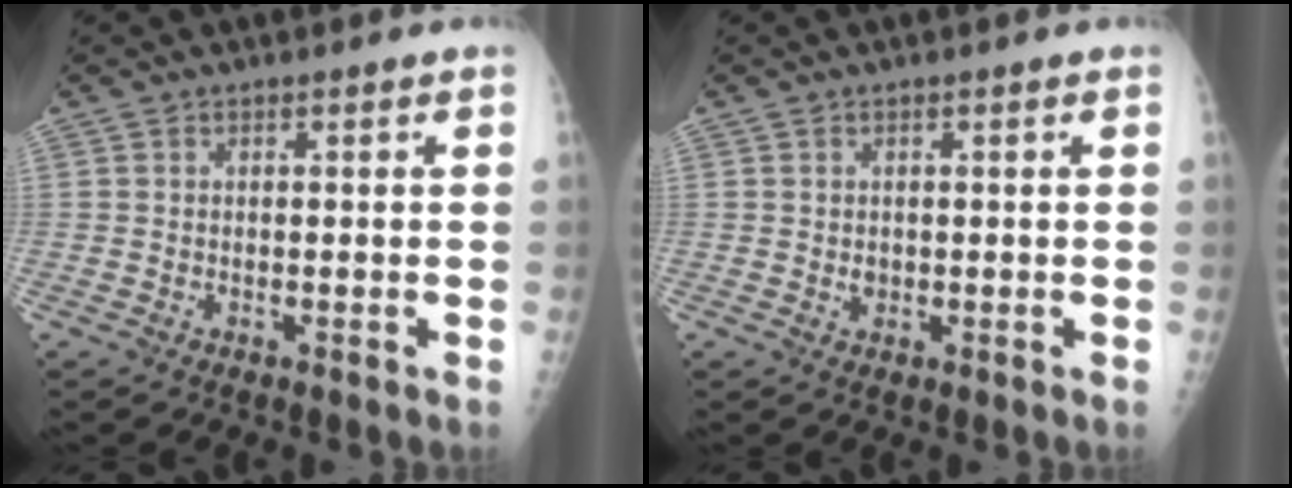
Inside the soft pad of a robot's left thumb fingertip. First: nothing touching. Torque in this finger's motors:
{"motor_torque": [0.19, 0.01, 0.15, 0.09, 0.00]}